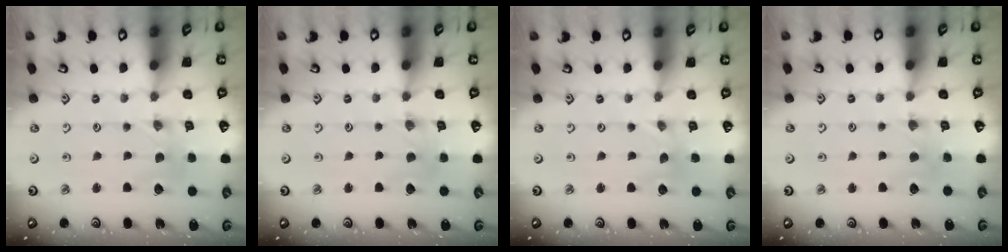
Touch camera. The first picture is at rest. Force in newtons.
{"total": 0.8, "press": 0.8, "slide": 0.3}
{"total": 0.0}
{"total": 3.8, "press": 3.8, "slide": 0.4}